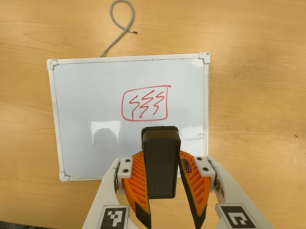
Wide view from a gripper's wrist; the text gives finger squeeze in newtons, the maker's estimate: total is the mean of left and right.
{"total": 6.7, "left": 5.6, "right": 7.9}